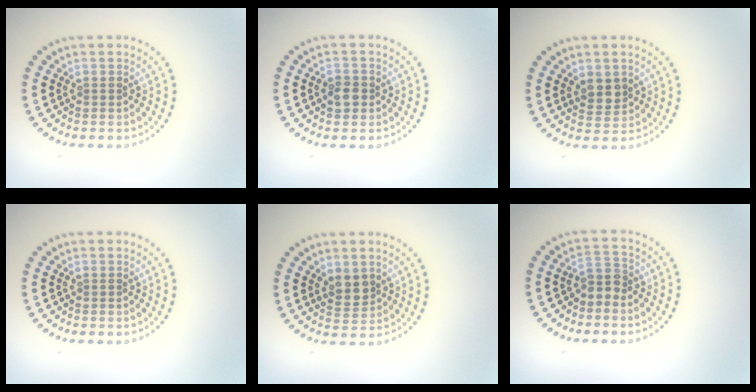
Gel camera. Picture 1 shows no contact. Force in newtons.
{"total": 1.7, "press": 1.6, "slide": 0.5}
{"total": 2.1, "press": 1.9, "slide": 0.9}
{"total": 0.0}
{"total": 2.2, "press": 2.0, "slide": 0.9}
{"total": 2.0, "press": 1.6, "slide": 1.1}